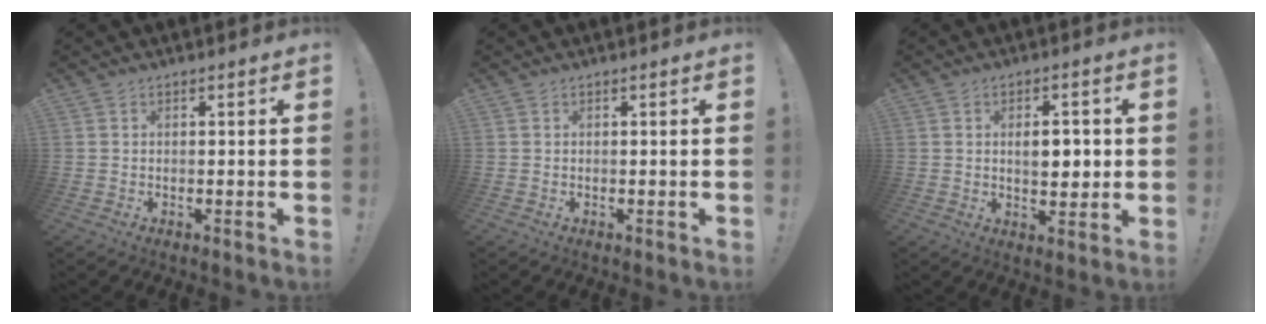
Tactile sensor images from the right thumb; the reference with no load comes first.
{"total": 0.0}
{"total": 5.9, "force": [0.4, 3.2, 5.0], "torque": [-0.064, -0.003, 0.002]}